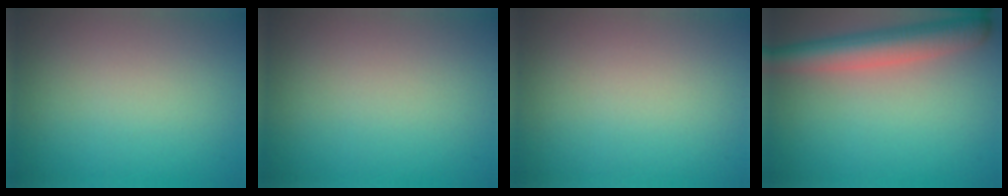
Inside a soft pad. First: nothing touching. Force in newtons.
{"total": 0.0}
{"total": 0.0}
{"total": 6.0, "press": 6.0, "slide": 0.3}